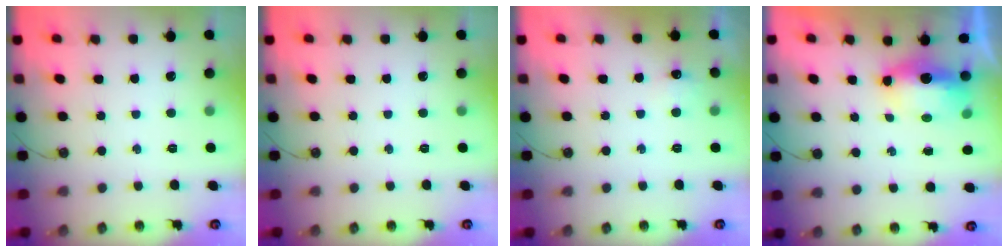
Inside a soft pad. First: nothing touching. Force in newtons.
{"total": 0.0}
{"total": 4.8, "press": 4.0, "slide": 2.7}
{"total": 10.8, "press": 8.3, "slide": 7.0}